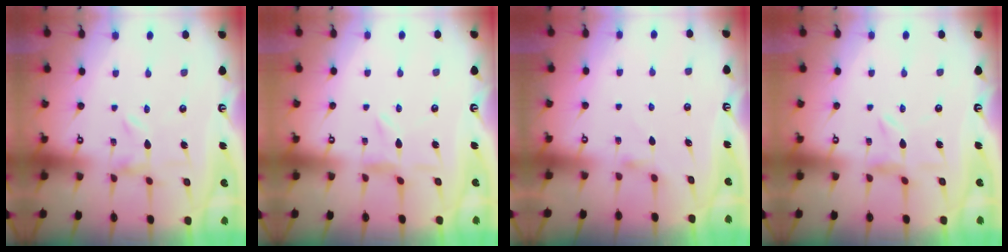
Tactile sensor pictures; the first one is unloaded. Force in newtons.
{"total": 2.1, "press": 2.1, "slide": 0.3}
{"total": 2.8, "press": 2.7, "slide": 0.6}
{"total": 3.4, "press": 3.3, "slide": 0.3}